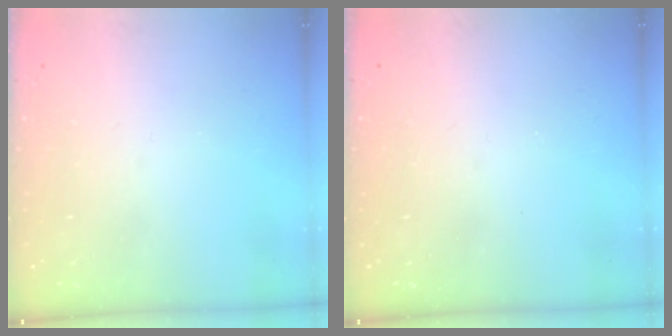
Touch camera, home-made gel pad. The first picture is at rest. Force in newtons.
{"total": 2.5, "press": 2.4, "slide": 0.4}